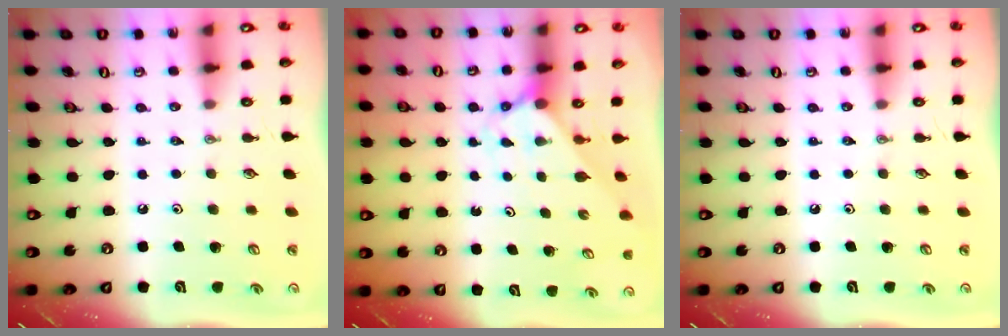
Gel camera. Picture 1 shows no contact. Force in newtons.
{"total": 2.1, "press": 2.1, "slide": 0.2}
{"total": 0.0}